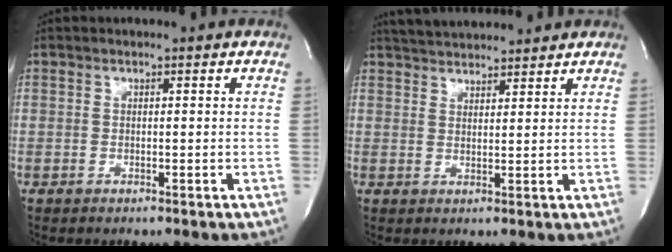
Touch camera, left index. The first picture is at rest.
{"total": 8.8, "force": [8.3, 1.5, 2.6], "torque": [-0.048, 0.027, 0.126]}